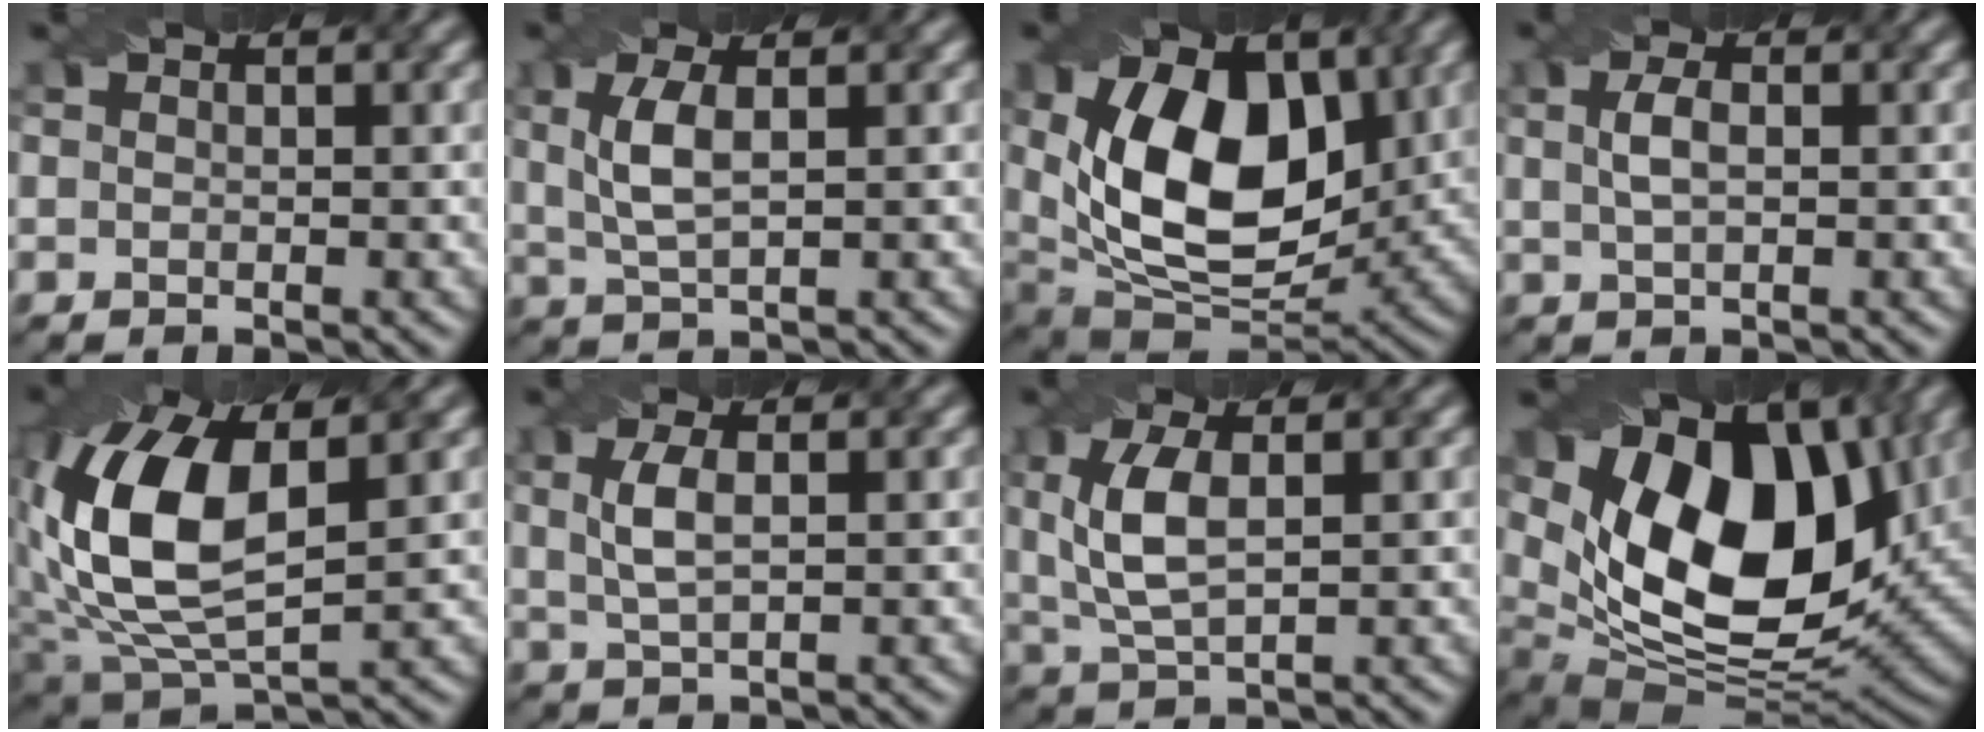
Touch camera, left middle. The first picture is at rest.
{"total": 3.6, "force": [0.9, 1.2, 3.3], "torque": [-0.075, 0.002, 0.019]}
{"total": 14.5, "force": [2.4, 9.1, 11.0], "torque": [-0.181, -0.010, 0.042]}
{"total": 2.0, "force": [0.4, 0.8, 1.8], "torque": [-0.040, 0.004, 0.008]}
{"total": 12.5, "force": [1.8, 6.7, 10.4], "torque": [-0.227, 0.001, 0.035]}
{"total": 3.0, "force": [0.8, 1.0, 2.7], "torque": [-0.063, 0.002, 0.019]}
{"total": 5.3, "force": [1.1, 2.3, 4.6], "torque": [-0.109, 0.002, 0.025]}
{"total": 16.7, "force": [4.8, 9.8, 12.6], "torque": [-0.207, -0.004, 0.083]}